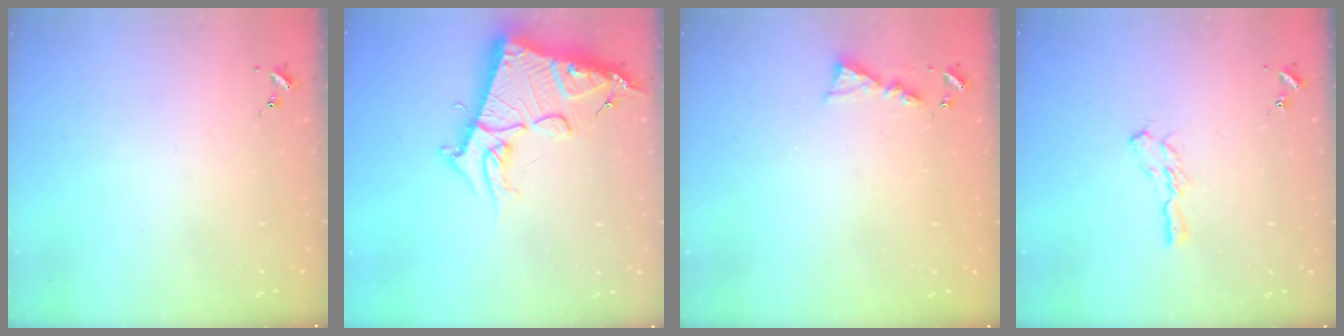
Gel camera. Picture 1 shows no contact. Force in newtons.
{"total": 18.5, "press": 18.4, "slide": 1.8}
{"total": 4.9, "press": 4.9, "slide": 0.5}
{"total": 5.7, "press": 5.7, "slide": 0.4}